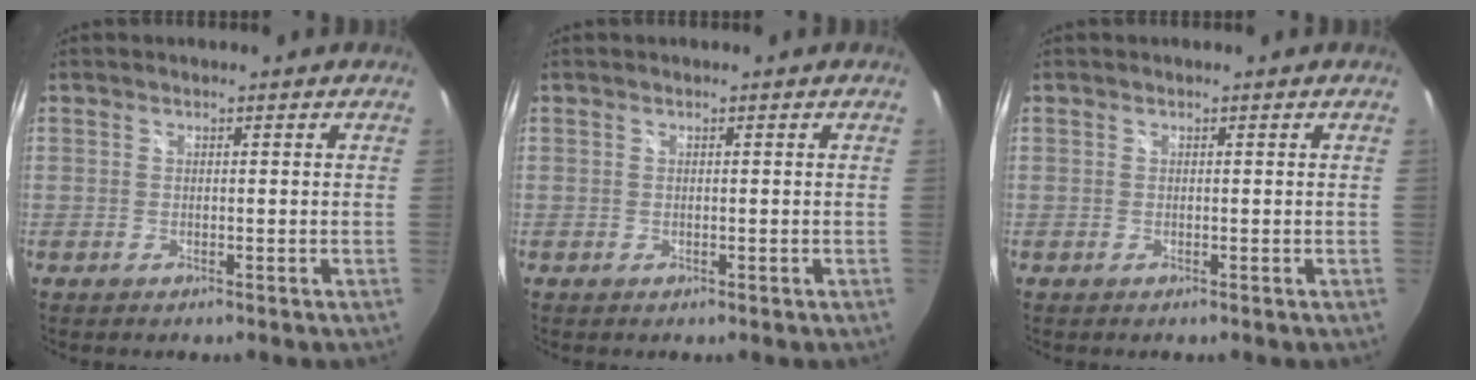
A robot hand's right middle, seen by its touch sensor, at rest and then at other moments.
{"total": 0.0}
{"total": 0.0}